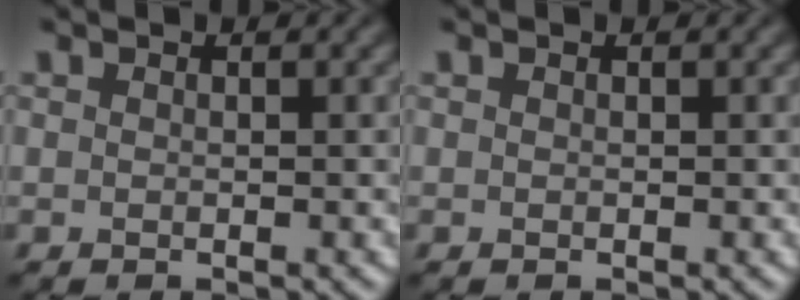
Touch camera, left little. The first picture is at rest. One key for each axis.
{"total": 0.0}